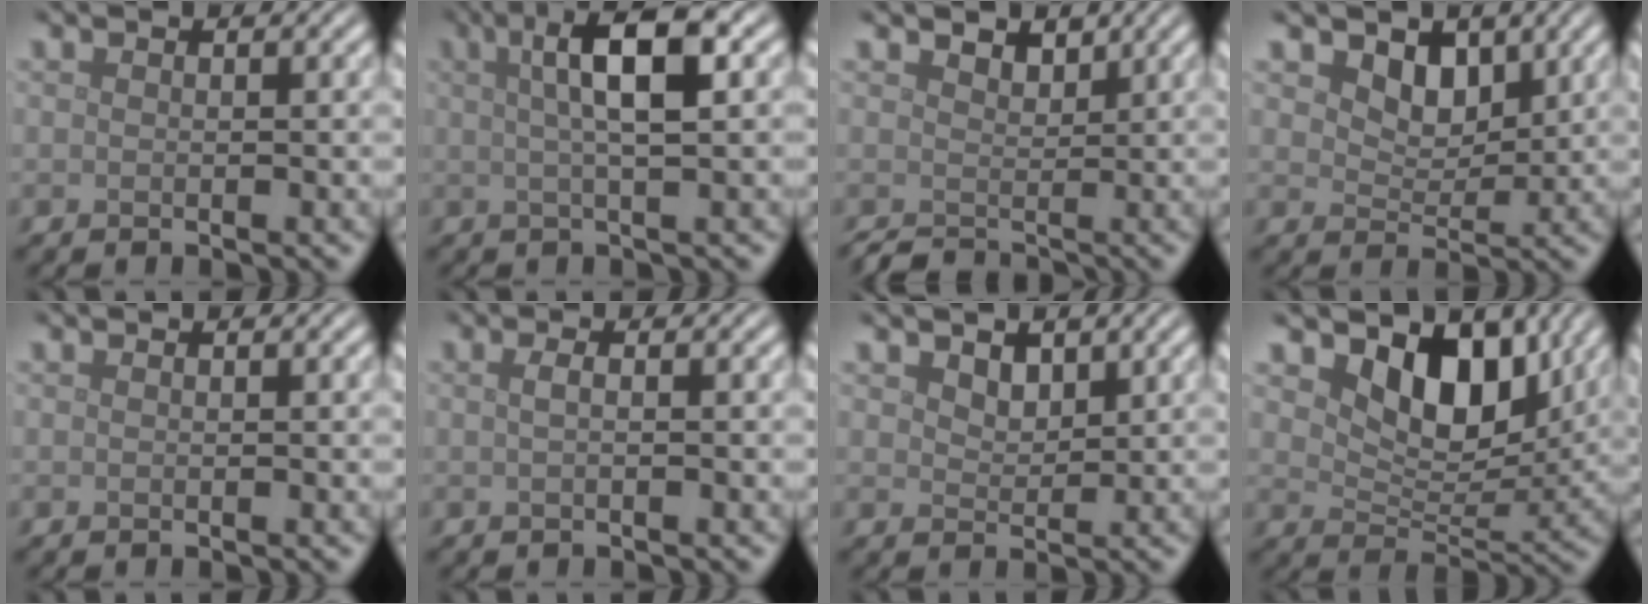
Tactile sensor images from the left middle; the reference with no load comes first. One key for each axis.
{"total": 6.6, "fx": 1.8, "fy": 1.6, "fz": 6.1, "tx": -0.078, "ty": 0.018, "tz": 0.022}
{"total": 1.5, "fx": 0.6, "fy": 1.2, "fz": 0.6, "tx": -0.018, "ty": -0.006, "tz": 0.007}
{"total": 2.8, "fx": 1.8, "fy": 1.8, "fz": 1.3, "tx": -0.033, "ty": -0.011, "tz": 0.027}
{"total": 0.0}
{"total": 1.0, "fx": 0.1, "fy": 0.3, "fz": 0.9, "tx": -0.018, "ty": 0.003, "tz": -0.001}
{"total": 1.5, "fx": 1.1, "fy": 0.9, "fz": 0.6, "tx": -0.015, "ty": -0.003, "tz": 0.020}
{"total": 6.9, "fx": 3.9, "fy": 3.8, "fz": 4.2, "tx": -0.065, "ty": -0.014, "tz": 0.057}